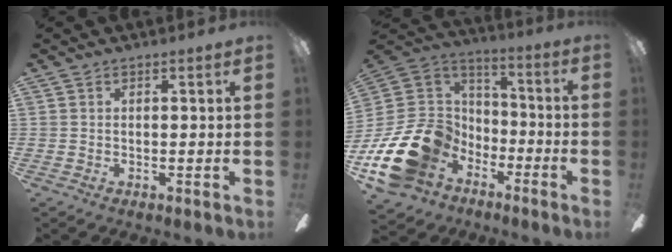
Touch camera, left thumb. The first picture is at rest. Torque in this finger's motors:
{"motor_torque": [-0.65, 1.92, 1.72, 1.05, 0.42]}